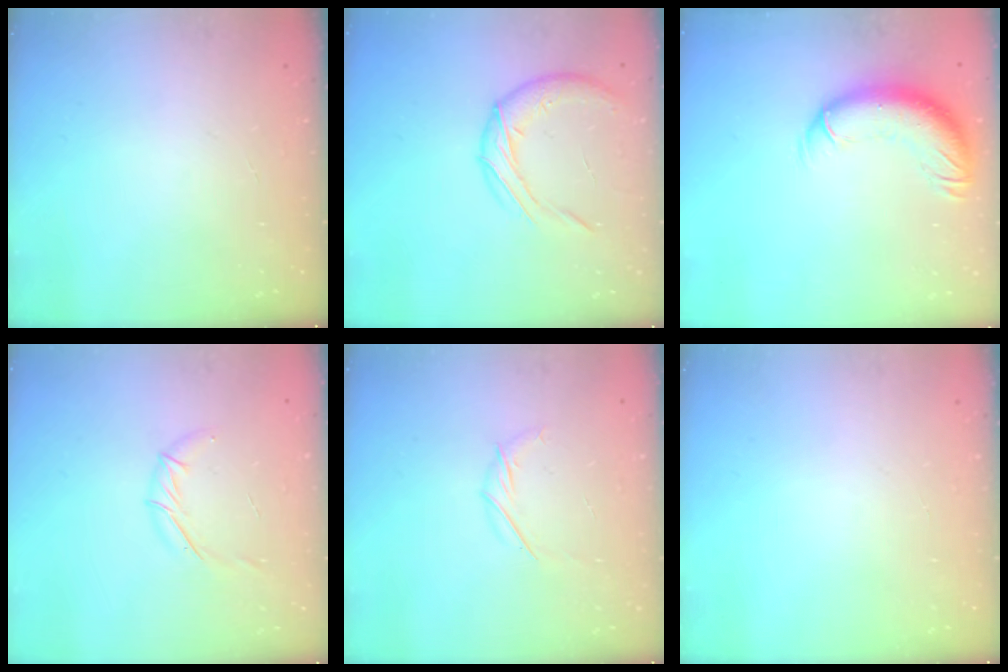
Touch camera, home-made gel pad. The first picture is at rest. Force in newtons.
{"total": 10.8, "press": 10.8, "slide": 0.4}
{"total": 13.0, "press": 12.6, "slide": 3.4}
{"total": 5.8, "press": 5.7, "slide": 1.3}
{"total": 4.8, "press": 4.7, "slide": 1.1}
{"total": 0.0}